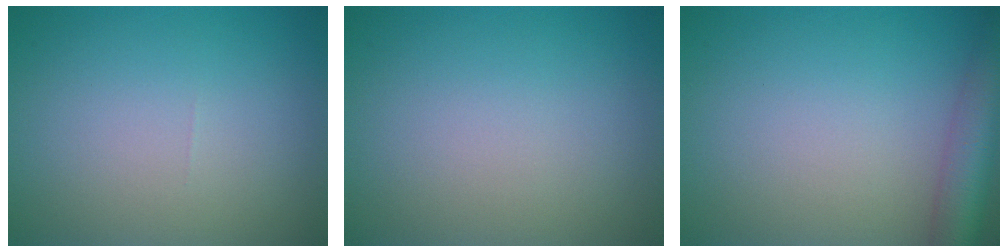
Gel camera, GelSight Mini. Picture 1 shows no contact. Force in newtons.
{"total": 0.0}
{"total": 5.5, "press": 5.5, "slide": 0.3}